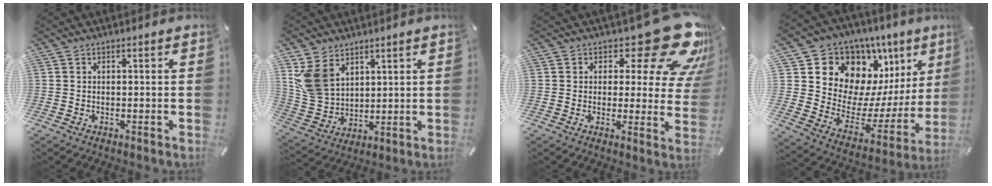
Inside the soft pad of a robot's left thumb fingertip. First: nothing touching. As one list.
[{"total": 10.4, "force": [5.2, 7.7, 4.7], "torque": [-0.136, -0.013, 0.101]}, {"total": 18.9, "force": [10.6, 8.2, 13.3], "torque": [-0.163, -0.072, 0.172]}, {"total": 13.5, "force": [9.5, 9.1, 3.3], "torque": [-0.044, -0.105, 0.177]}]